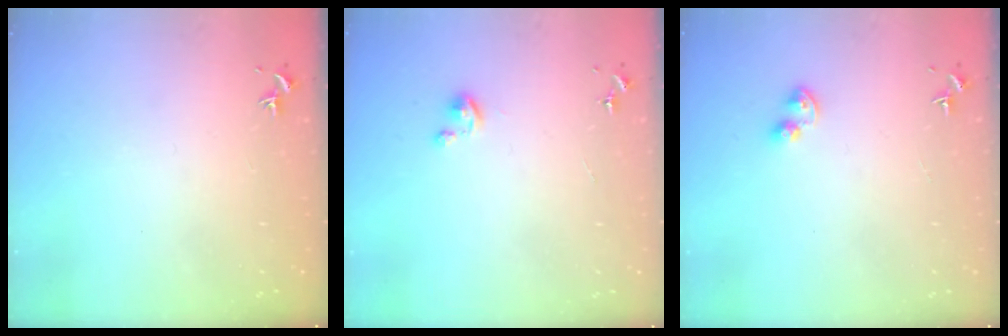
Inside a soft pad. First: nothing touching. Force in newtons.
{"total": 2.3, "press": 2.2, "slide": 0.2}
{"total": 3.9, "press": 3.9, "slide": 0.4}